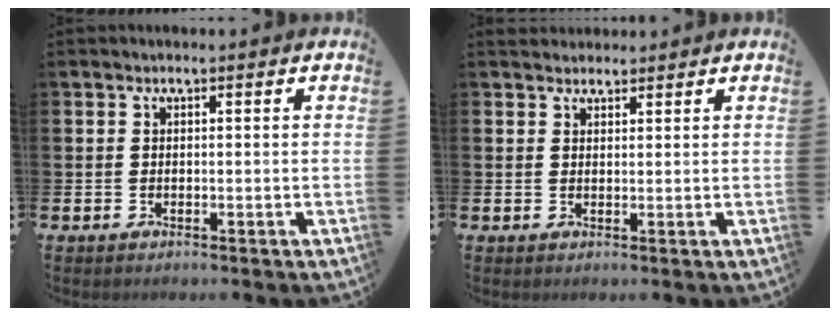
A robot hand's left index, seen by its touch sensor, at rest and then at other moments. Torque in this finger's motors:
{"motor_torque": [-0.08, 0.18, -0.04, -0.01]}